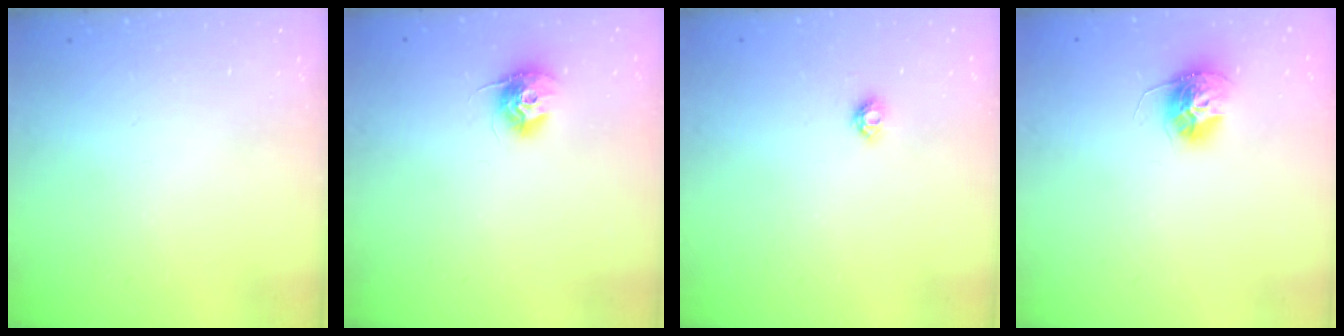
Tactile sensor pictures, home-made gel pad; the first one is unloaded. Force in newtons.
{"total": 10.6, "press": 10.6, "slide": 0.7}
{"total": 3.6, "press": 3.5, "slide": 0.3}
{"total": 11.9, "press": 11.9, "slide": 1.0}